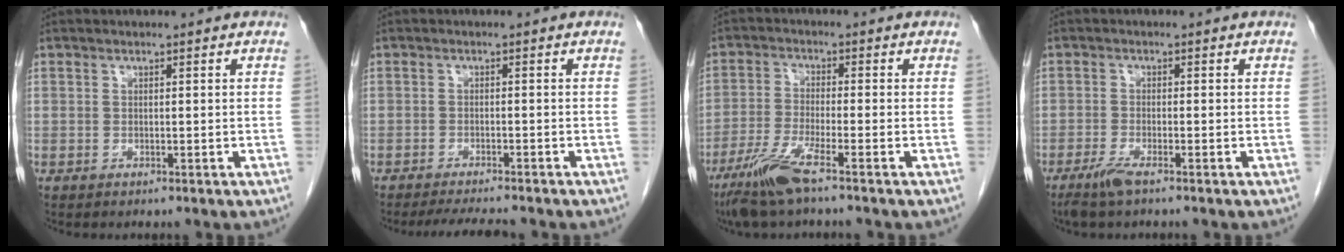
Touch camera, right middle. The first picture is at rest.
{"total": 5.6, "force": [-5.1, 0.3, 2.3], "torque": [-0.036, -0.017, -0.079]}
{"total": 7.0, "force": [-4.8, 0.0, 5.0], "torque": [-0.108, -0.021, -0.098]}
{"total": 2.9, "force": [-2.2, 0.2, 1.8], "torque": [-0.045, -0.005, -0.045]}